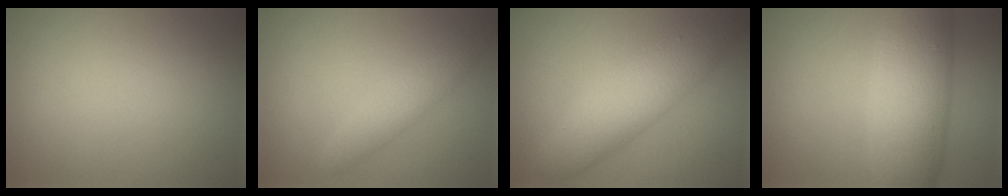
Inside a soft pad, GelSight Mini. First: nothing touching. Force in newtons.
{"total": 2.7, "press": 2.7, "slide": 0.1}
{"total": 7.0, "press": 7.0, "slide": 0.3}
{"total": 9.3, "press": 9.3, "slide": 0.4}